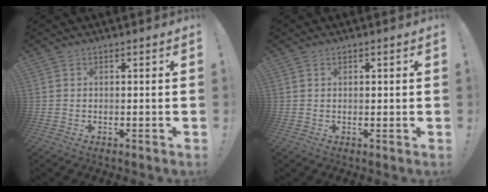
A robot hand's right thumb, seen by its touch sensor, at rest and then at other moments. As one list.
[{"total": 0.6, "force": [0.2, 0.5, 0.3], "torque": [-0.005, 0.003, 0.004]}]